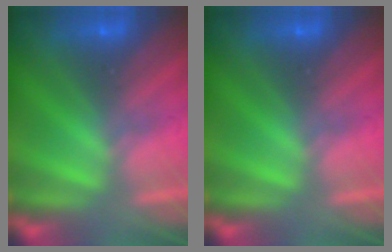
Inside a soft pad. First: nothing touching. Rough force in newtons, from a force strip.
{"total": 0.0}